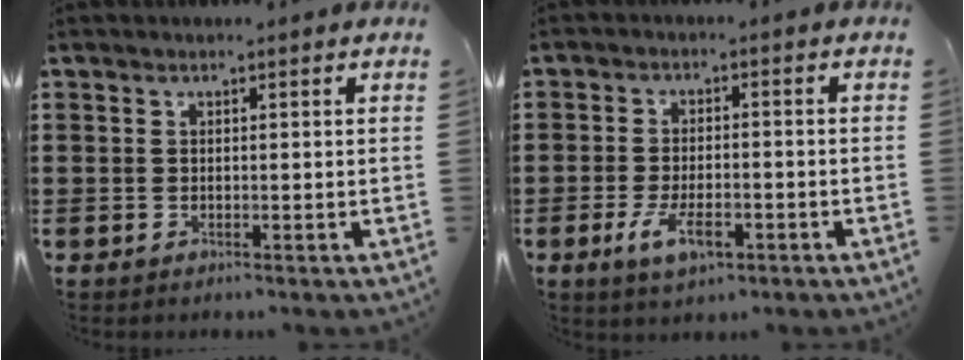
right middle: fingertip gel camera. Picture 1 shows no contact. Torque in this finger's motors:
{"motor_torque": [2.14, 0.00, 0.71, 0.21]}